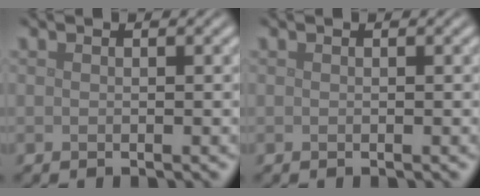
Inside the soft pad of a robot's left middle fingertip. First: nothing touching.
{"total": 0.0}